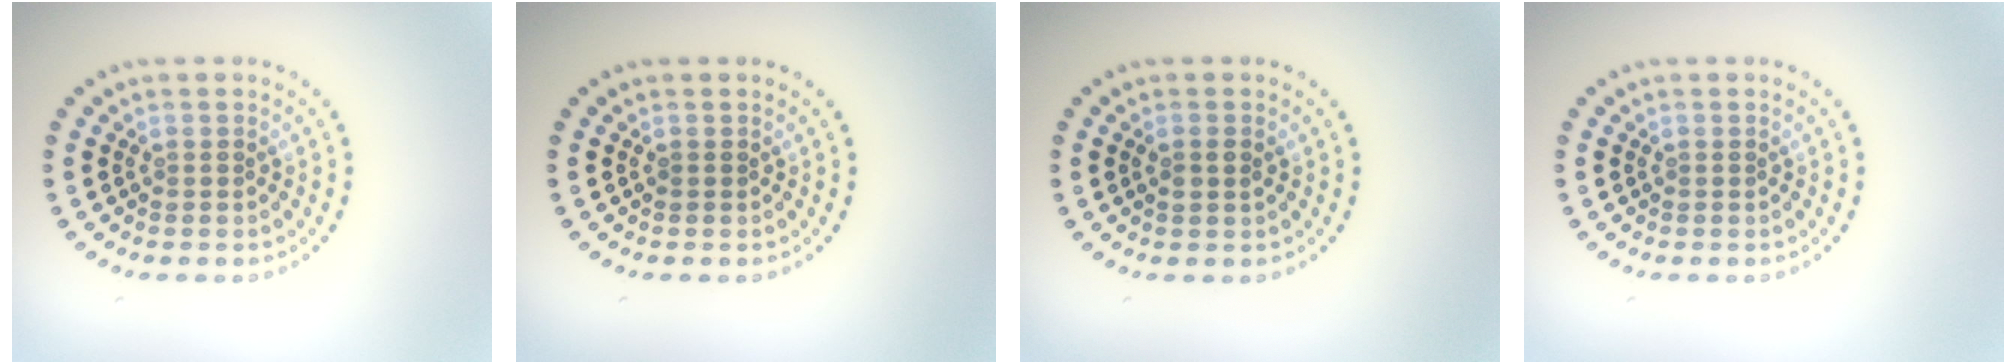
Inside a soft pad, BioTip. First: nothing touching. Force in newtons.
{"total": 0.0}
{"total": 1.1, "press": 1.0, "slide": 0.3}
{"total": 0.0}